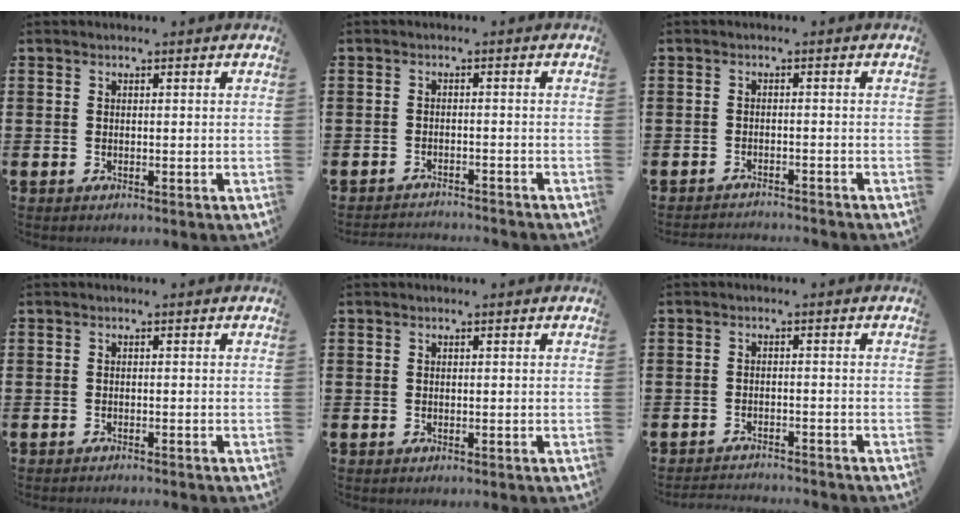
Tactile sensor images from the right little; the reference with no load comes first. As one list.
[{"total": 1.8, "force": [-1.8, -0.1, -0.1], "torque": [-0.003, 0.004, -0.038]}, {"total": 1.4, "force": [-1.4, -0.1, -0.1], "torque": [-0.001, 0.004, -0.030]}, {"total": 0.6, "force": [-0.5, -0.1, 0.0], "torque": [0.001, -0.001, -0.011]}, {"total": 0.0}, {"total": 1.8, "force": [-1.8, -0.1, -0.1], "torque": [-0.002, 0.002, -0.038]}]